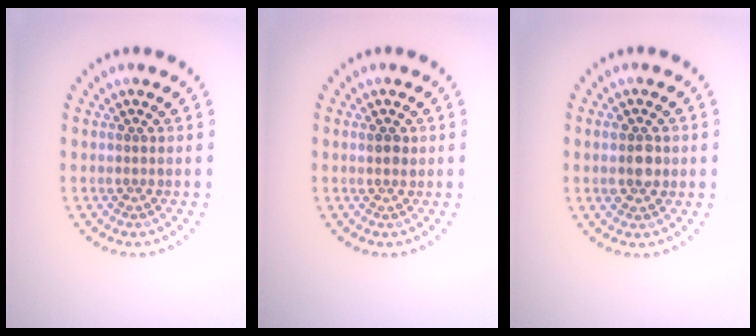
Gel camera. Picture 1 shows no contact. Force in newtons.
{"total": 1.1, "press": 1.1, "slide": 0.3}
{"total": 2.5, "press": 2.5, "slide": 0.3}